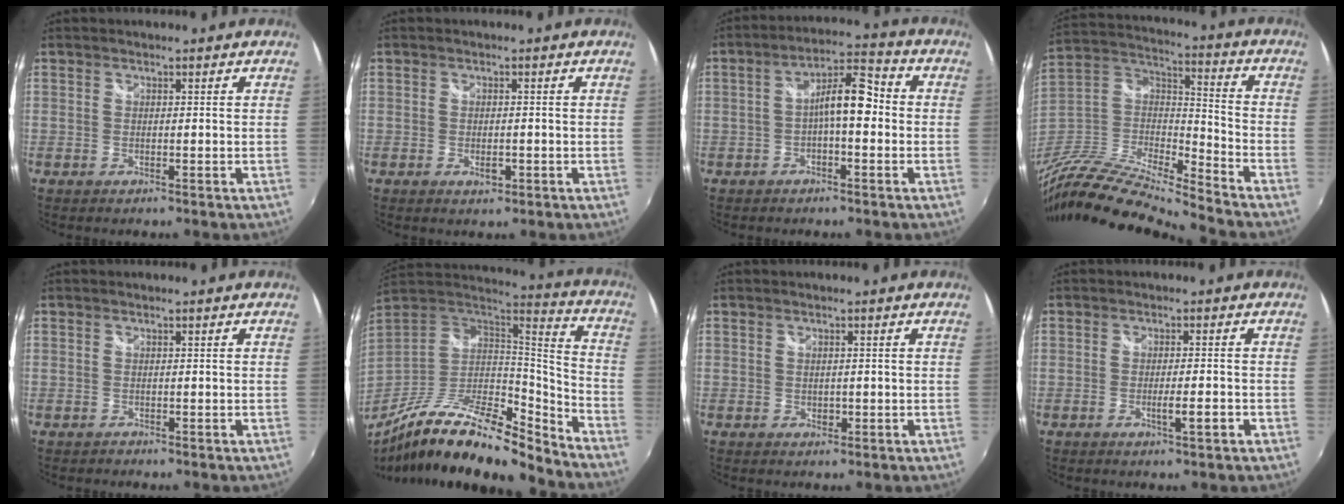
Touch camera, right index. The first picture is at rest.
{"total": 2.1, "force": [-0.8, 1.2, 1.6], "torque": [-0.027, -0.004, -0.012]}
{"total": 7.6, "force": [-0.9, 2.4, 7.2], "torque": [-0.127, 0.023, -0.020]}
{"total": 21.2, "force": [-18.0, 2.7, 10.8], "torque": [-0.221, -0.020, -0.349]}
{"total": 0.0}
{"total": 22.4, "force": [-17.0, 5.5, 13.4], "torque": [-0.236, -0.021, -0.302]}
{"total": 1.1, "force": [0.0, 0.9, 0.7], "torque": [-0.008, -0.001, 0.000]}
{"total": 3.4, "force": [-1.5, 0.1, 3.0], "torque": [-0.049, -0.005, -0.023]}